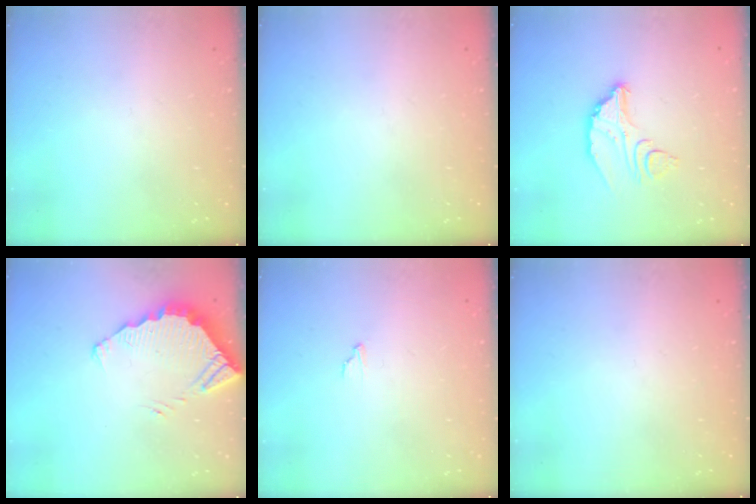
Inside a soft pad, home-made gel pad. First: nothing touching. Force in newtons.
{"total": 0.0}
{"total": 8.7, "press": 8.7, "slide": 0.8}
{"total": 3.9, "press": 3.9, "slide": 0.3}
{"total": 2.3, "press": 2.3, "slide": 0.1}
{"total": 0.0}